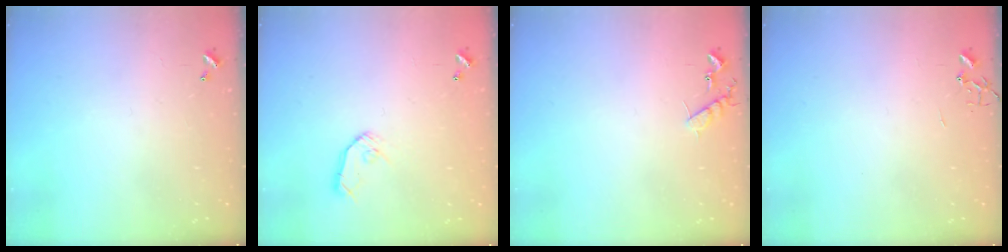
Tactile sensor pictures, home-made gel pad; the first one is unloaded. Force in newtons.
{"total": 8.0, "press": 8.0, "slide": 0.4}
{"total": 7.6, "press": 7.6, "slide": 0.4}
{"total": 0.0}